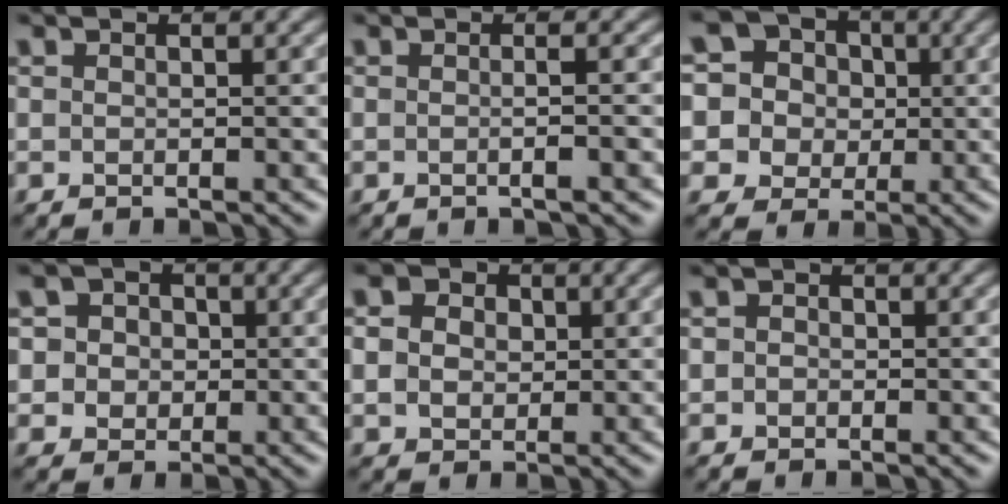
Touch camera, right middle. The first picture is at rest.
{"total": 2.7, "force": [0.0, 1.1, 2.5], "torque": [-0.006, -0.002, -0.020]}
{"total": 8.6, "force": [2.0, 8.0, 2.6], "torque": [-0.081, 0.034, 0.021]}
{"total": 5.5, "force": [1.7, 4.8, 2.2], "torque": [-0.033, 0.024, 0.009]}
{"total": 6.1, "force": [2.1, 4.8, 3.1], "torque": [-0.068, 0.025, 0.015]}
{"total": 1.2, "force": [0.2, 1.1, 0.5], "torque": [0.001, -0.001, -0.011]}